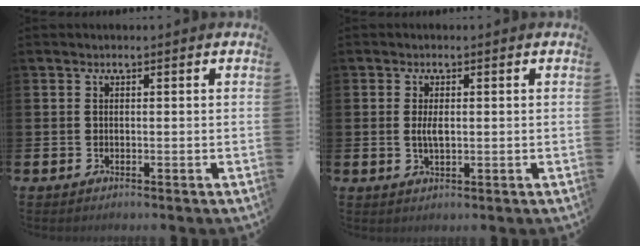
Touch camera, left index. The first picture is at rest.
{"total": 2.2, "force": [0.2, 0.9, 2.0], "torque": [-0.031, 0.000, -0.001]}